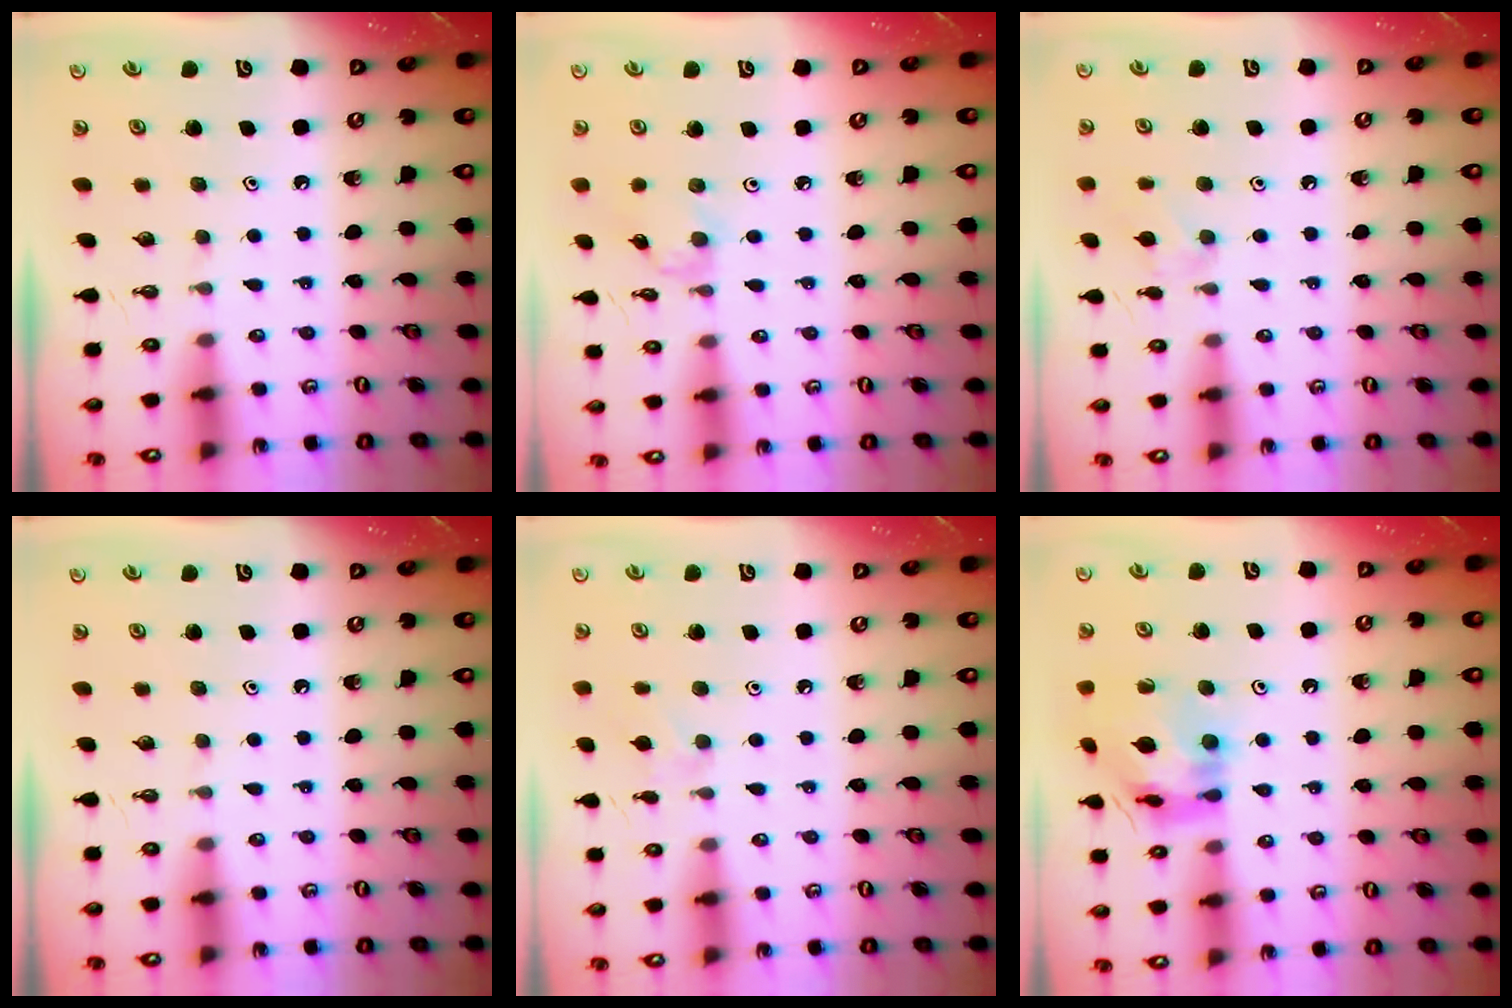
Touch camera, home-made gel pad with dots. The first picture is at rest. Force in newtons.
{"total": 0.9, "press": 0.8, "slide": 0.2}
{"total": 7.5, "press": 7.5, "slide": 0.9}
{"total": 0.0}
{"total": 7.2, "press": 7.2, "slide": 0.8}
{"total": 13.0, "press": 12.9, "slide": 1.4}